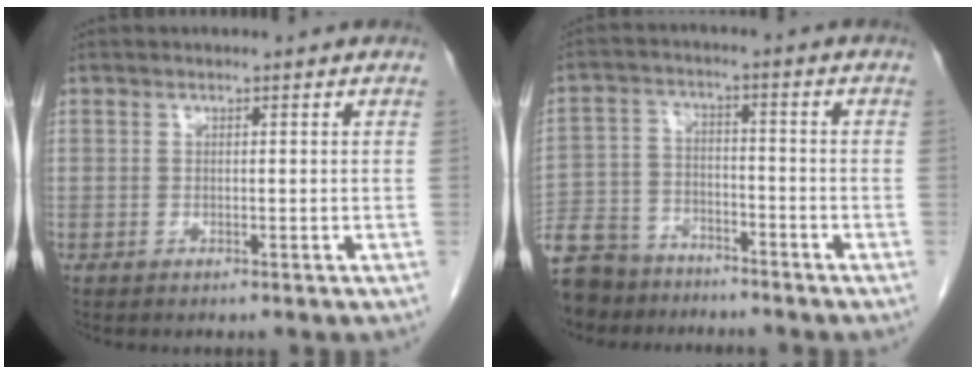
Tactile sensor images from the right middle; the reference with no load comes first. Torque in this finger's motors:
{"motor_torque": [1.07, -1.07, 1.05, 0.21]}